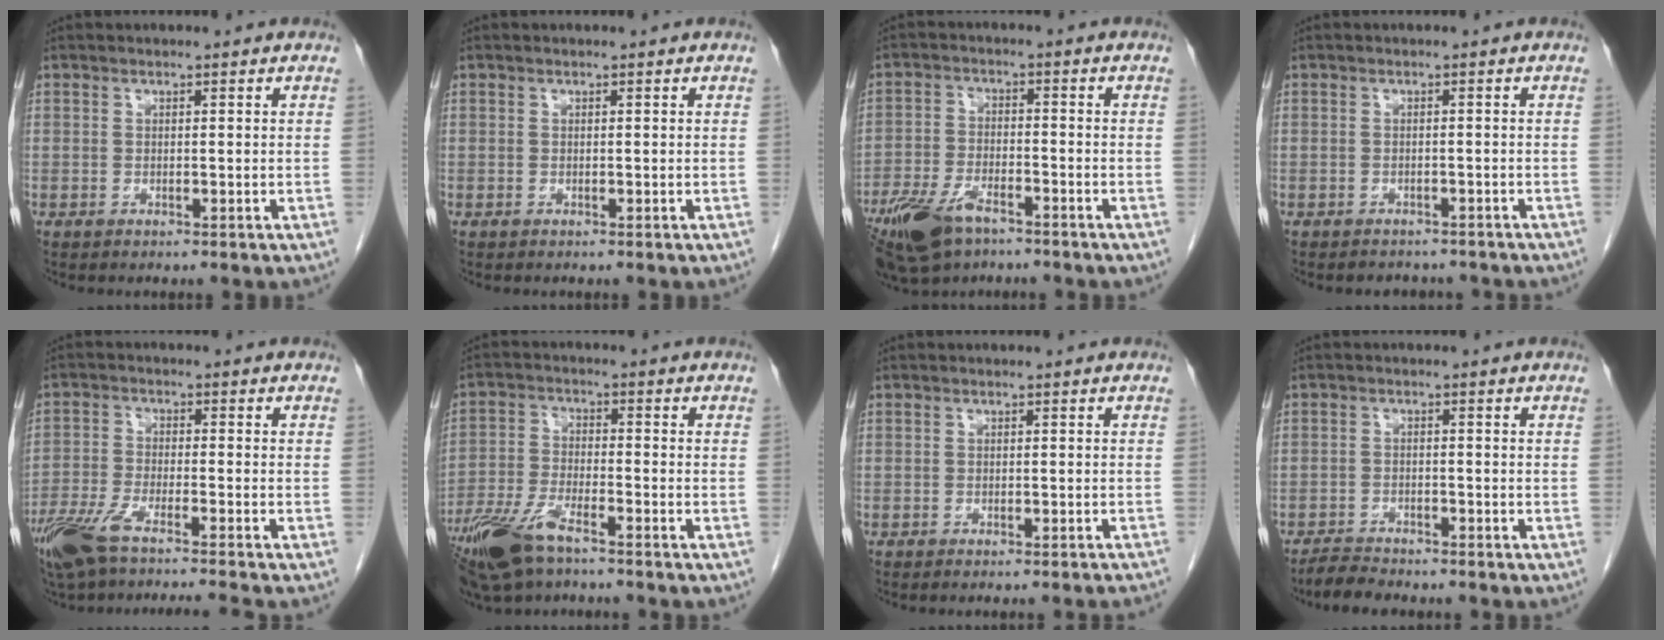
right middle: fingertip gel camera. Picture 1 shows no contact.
{"total": 0.0}
{"total": 10.8, "force": [-7.5, 4.4, 6.4], "torque": [-0.130, -0.013, -0.135]}
{"total": 4.5, "force": [-4.1, 1.8, 0.6], "torque": [-0.005, 0.001, -0.045]}
{"total": 11.6, "force": [-9.5, -0.1, 6.7], "torque": [-0.119, -0.025, -0.161]}
{"total": 11.1, "force": [-7.9, 3.2, 7.1], "torque": [-0.148, -0.020, -0.151]}
{"total": 4.4, "force": [-4.0, -0.6, 1.6], "torque": [-0.015, -0.007, -0.048]}
{"total": 3.4, "force": [-3.3, 0.4, 0.7], "torque": [-0.021, -0.013, -0.061]}